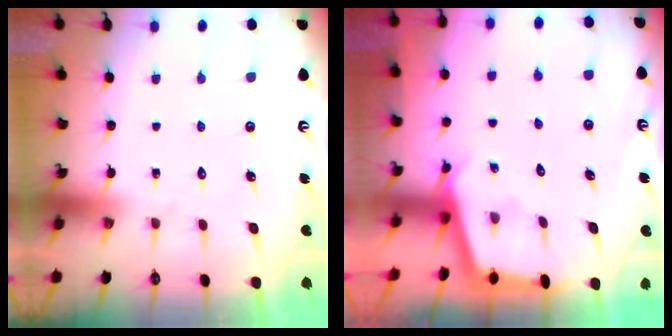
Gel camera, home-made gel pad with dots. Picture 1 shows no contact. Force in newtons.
{"total": 2.4, "press": 2.4, "slide": 0.2}